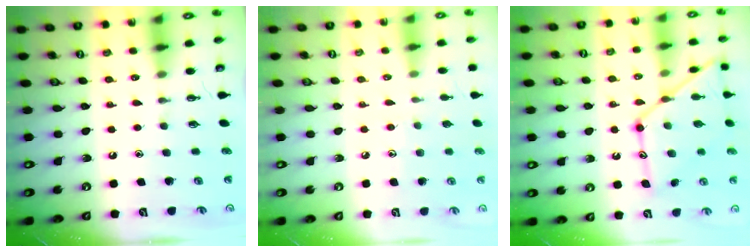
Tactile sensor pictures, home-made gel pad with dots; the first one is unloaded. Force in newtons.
{"total": 5.3, "press": 5.3, "slide": 0.6}
{"total": 16.6, "press": 16.5, "slide": 1.4}